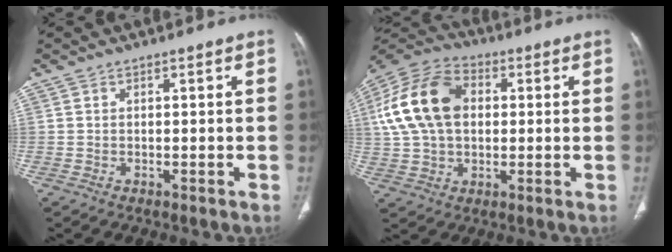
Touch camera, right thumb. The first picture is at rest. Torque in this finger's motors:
{"motor_torque": [0.91, 3.31, 1.34, 0.00, 0.21]}